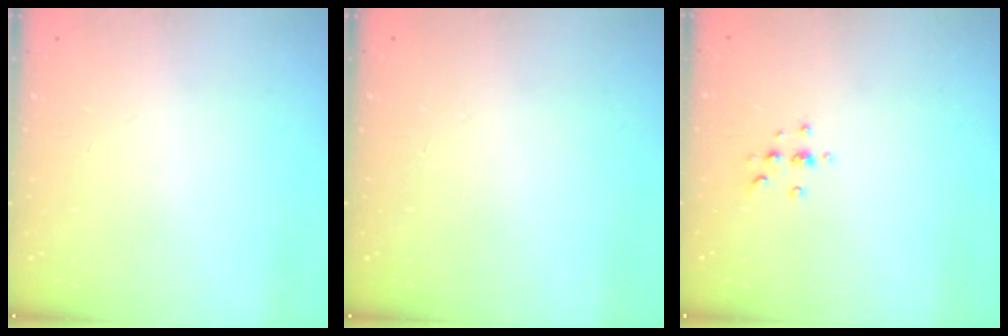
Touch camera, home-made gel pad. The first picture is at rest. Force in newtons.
{"total": 0.0}
{"total": 2.9, "press": 2.9, "slide": 0.4}